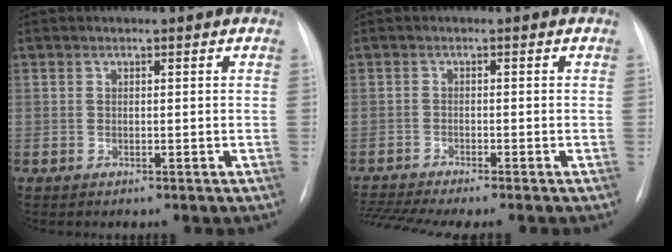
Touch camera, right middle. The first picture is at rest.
{"total": 7.3, "force": [-6.4, -0.9, 3.4], "torque": [-0.057, -0.007, -0.107]}